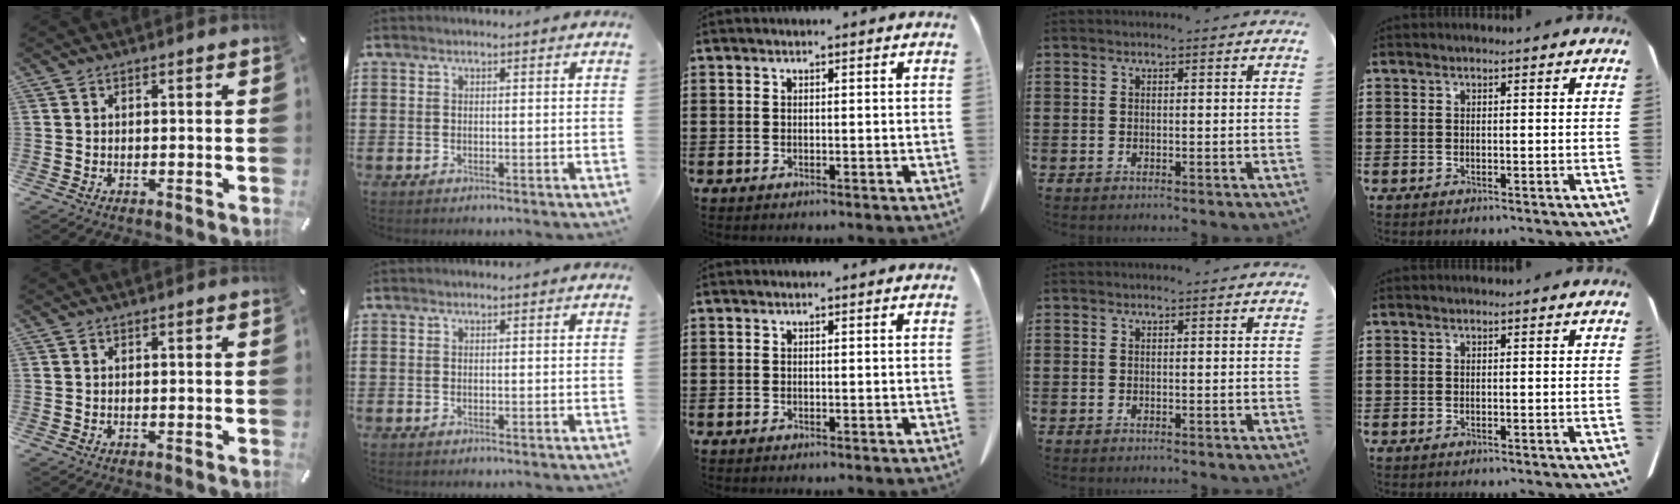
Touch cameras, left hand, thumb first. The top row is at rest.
{}